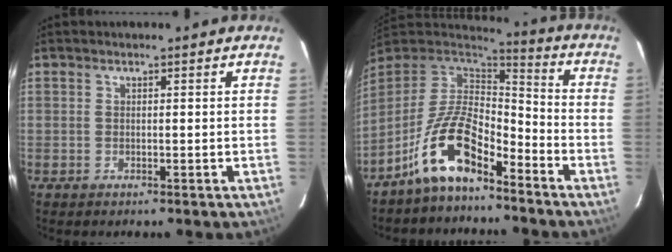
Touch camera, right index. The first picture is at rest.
{"total": 12.0, "force": [-7.8, 4.3, 8.0], "torque": [-0.163, 0.024, -0.150]}